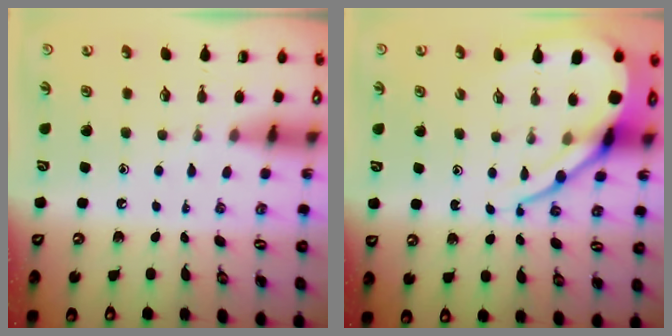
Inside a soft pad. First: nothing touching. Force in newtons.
{"total": 12.2, "press": 12.2, "slide": 1.3}